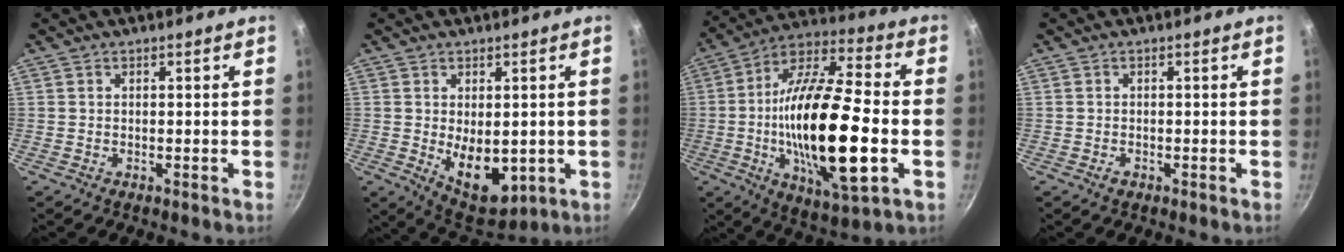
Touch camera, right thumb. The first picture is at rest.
{"total": 10.0, "force": [-0.7, 5.9, 8.1], "torque": [-0.097, -0.021, 0.012]}
{"total": 26.5, "force": [-3.8, 8.7, 24.7], "torque": [-0.452, 0.014, -0.073]}
{"total": 0.8, "force": [-0.5, 0.5, 0.3], "torque": [-0.006, 0.000, -0.009]}